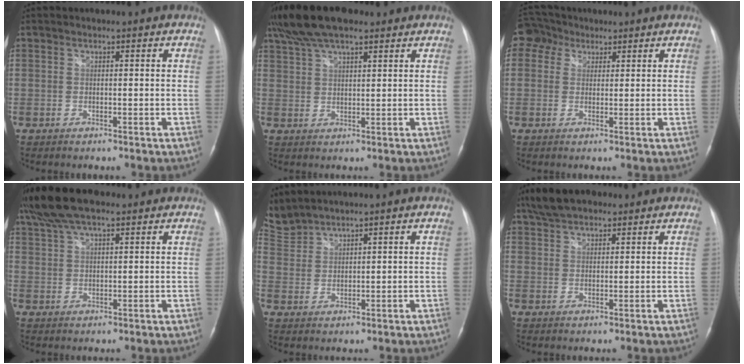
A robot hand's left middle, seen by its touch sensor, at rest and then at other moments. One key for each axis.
{"total": 10.8, "fx": 8.2, "fy": 2.8, "fz": 6.4, "tx": -0.127, "ty": 0.036, "tz": 0.148}
{"total": 4.5, "fx": 2.3, "fy": 3.7, "fz": 0.9, "tx": -0.025, "ty": 0.024, "tz": 0.045}
{"total": 9.4, "fx": 7.2, "fy": 2.3, "fz": 5.6, "tx": -0.114, "ty": 0.035, "tz": 0.132}
{"total": 5.3, "fx": 5.3, "fy": 0.2, "fz": 0.2, "tx": -0.026, "ty": 0.018, "tz": 0.120}
{"total": 6.9, "fx": 5.4, "fy": 2.6, "fz": 3.3, "tx": -0.067, "ty": 0.024, "tz": 0.101}